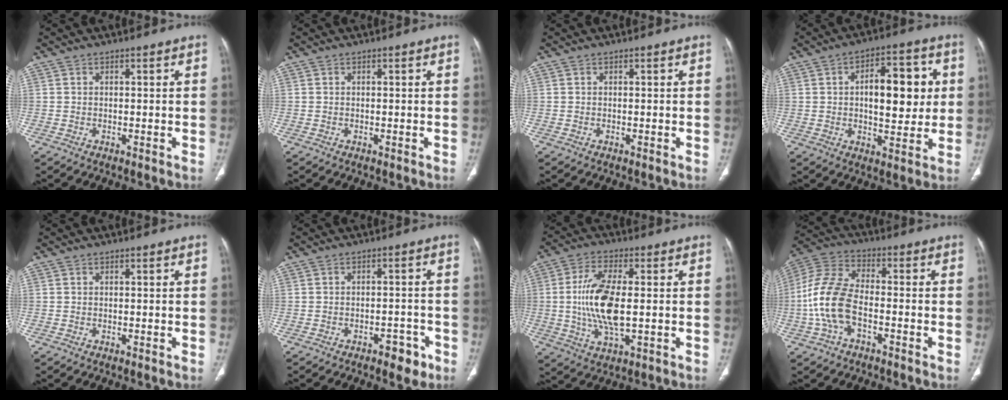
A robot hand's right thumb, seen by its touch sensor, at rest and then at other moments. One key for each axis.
{"total": 0.0}
{"total": 0.0}
{"total": 13.8, "fx": 2.0, "fy": 6.7, "fz": 11.9, "tx": -0.138, "ty": 0.006, "tz": 0.029}
{"total": 0.0}
{"total": 4.4, "fx": -2.7, "fy": 2.2, "fz": 2.6, "tx": -0.017, "ty": 0.019, "tz": -0.031}
{"total": 12.8, "fx": -0.1, "fy": 5.2, "fz": 11.6, "tx": -0.242, "ty": -0.005, "tz": 0.000}
{"total": 12.7, "fx": -3.3, "fy": 7.0, "fz": 10.1, "tx": -0.225, "ty": 0.034, "tz": -0.067}